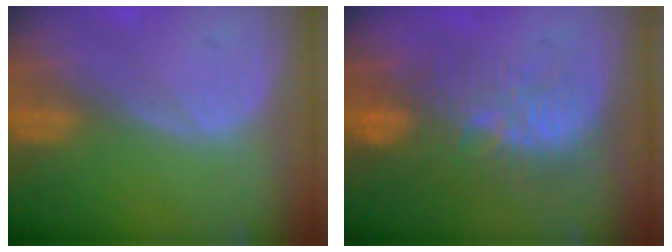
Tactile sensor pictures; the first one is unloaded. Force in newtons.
{"total": 9.6, "press": 9.0, "slide": 3.5}